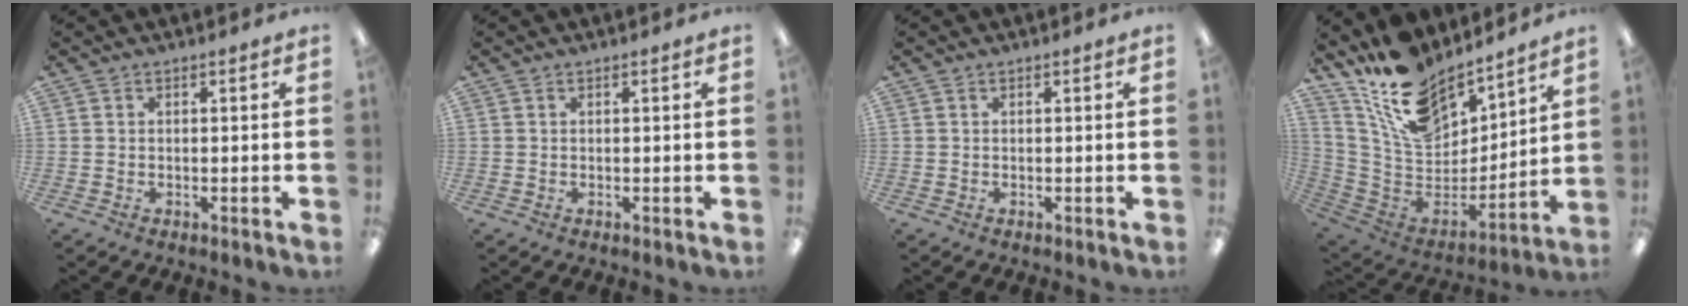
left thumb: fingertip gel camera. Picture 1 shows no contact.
{"total": 0.0}
{"total": 0.0}
{"total": 18.2, "force": [14.3, 8.4, 7.6], "torque": [-0.172, -0.094, 0.265]}